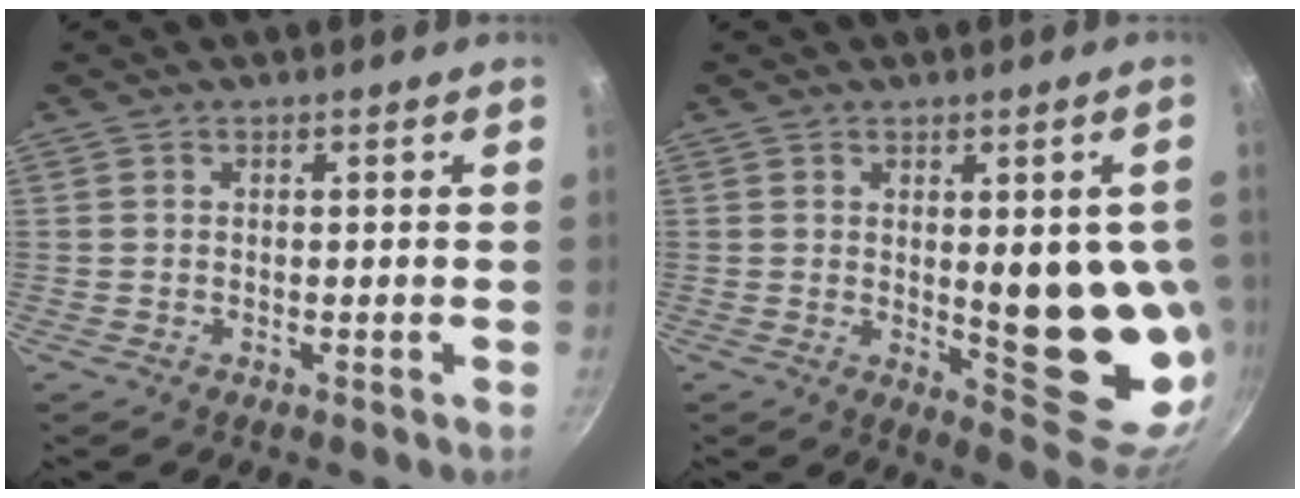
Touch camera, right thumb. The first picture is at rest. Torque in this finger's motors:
{"motor_torque": [2.50, 2.50, 0.24, 0.02, 0.40]}